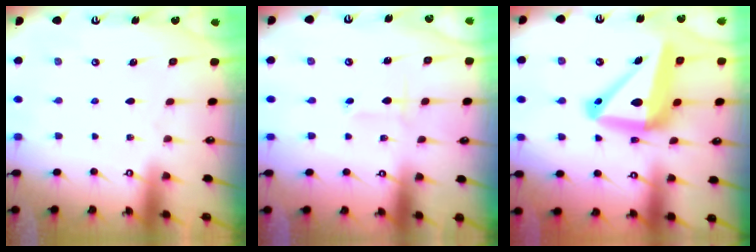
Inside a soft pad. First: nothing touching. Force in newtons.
{"total": 2.9, "press": 2.9, "slide": 0.2}
{"total": 16.7, "press": 16.5, "slide": 2.4}